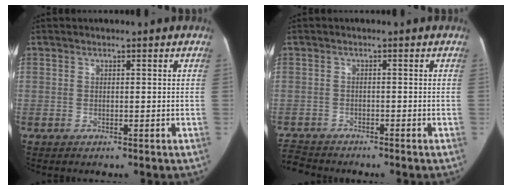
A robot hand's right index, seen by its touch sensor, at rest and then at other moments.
{"total": 4.0, "force": [-3.9, 1.1, -0.3], "torque": [0.003, -0.015, -0.072]}